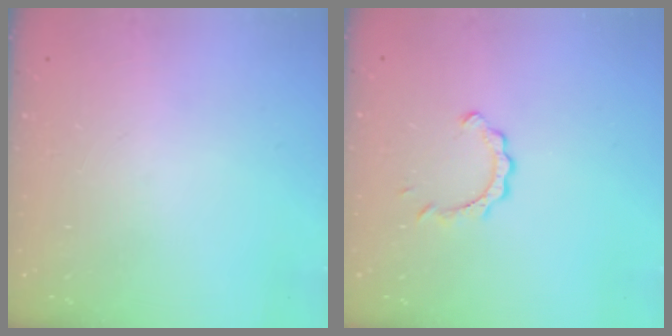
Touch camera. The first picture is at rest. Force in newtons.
{"total": 3.8, "press": 3.7, "slide": 0.2}